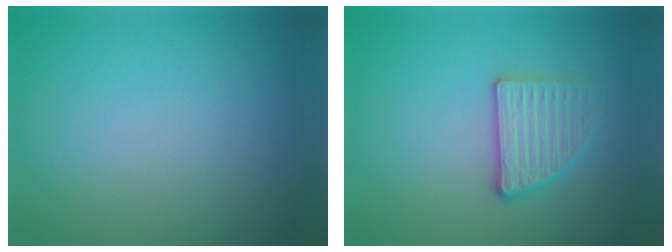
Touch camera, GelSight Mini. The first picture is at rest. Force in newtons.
{"total": 2.7, "press": 2.5, "slide": 1.2}